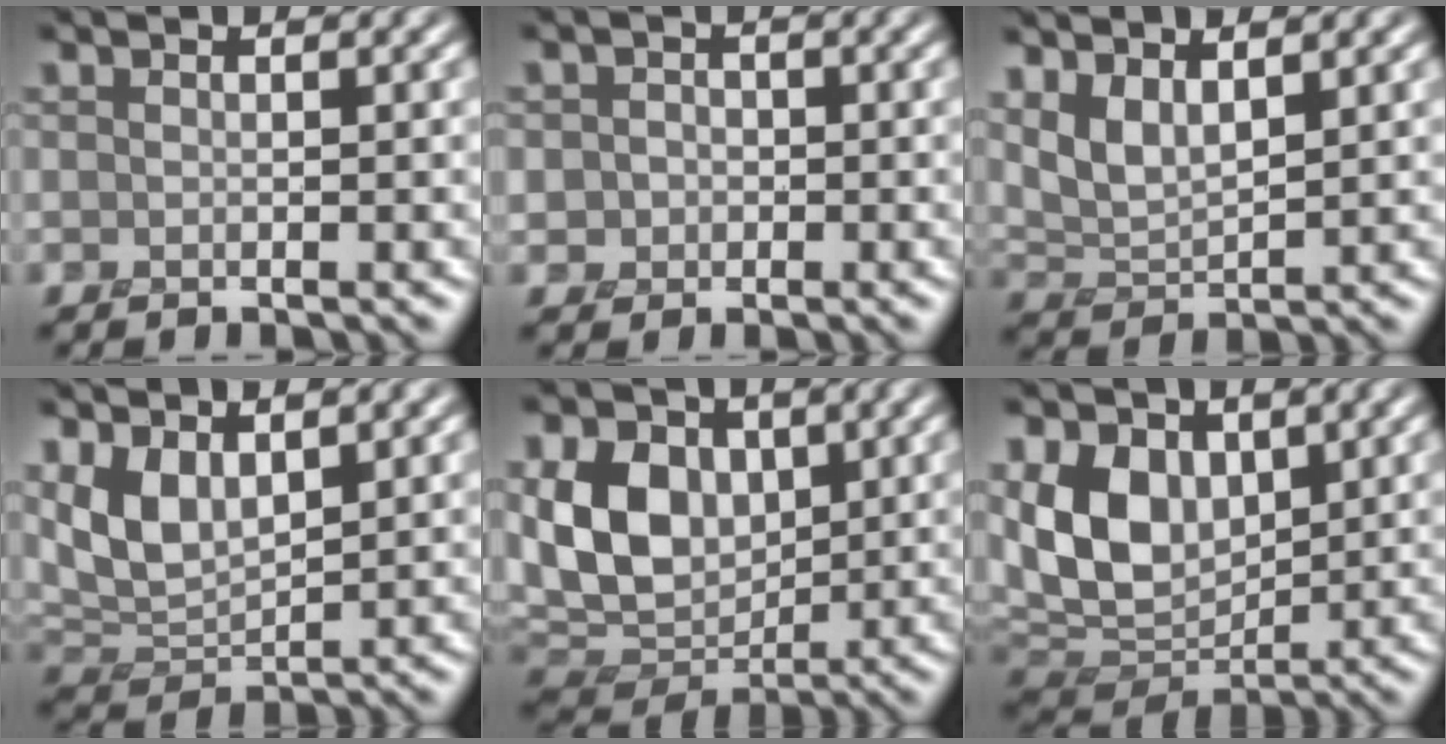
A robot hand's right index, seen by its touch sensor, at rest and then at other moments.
{"total": 1.7, "force": [-0.3, 1.7, 0.4], "torque": [0.007, -0.002, -0.006]}
{"total": 3.3, "force": [2.0, 1.3, 2.3], "torque": [-0.056, -0.005, 0.044]}
{"total": 4.7, "force": [2.2, 2.4, 3.4], "torque": [-0.082, -0.005, 0.048]}
{"total": 8.6, "force": [1.5, 6.3, 5.7], "torque": [-0.123, -0.006, 0.020]}
{"total": 7.5, "force": [1.9, 5.0, 5.2], "torque": [-0.115, -0.013, 0.033]}